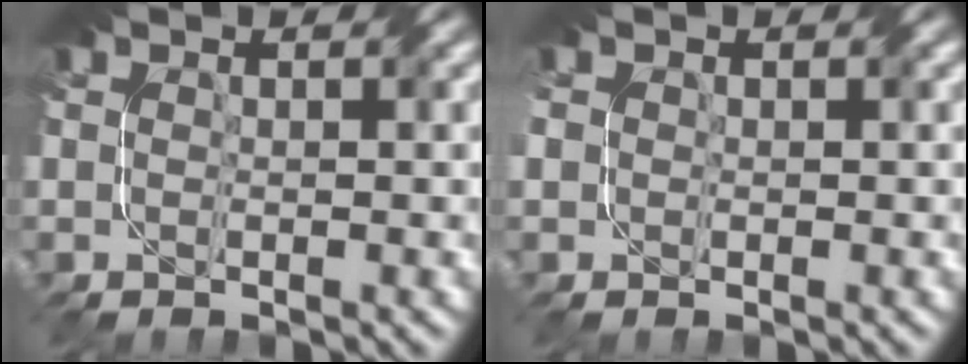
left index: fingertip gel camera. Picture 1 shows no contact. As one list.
[{"total": 1.1, "force": [-0.1, 1.1, 0.2], "torque": [0.000, 0.000, -0.003]}]